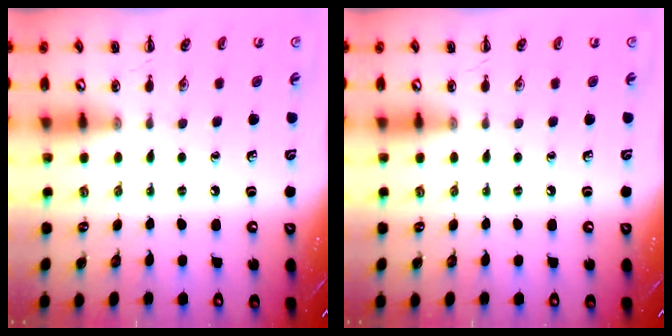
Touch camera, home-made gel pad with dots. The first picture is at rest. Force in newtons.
{"total": 0.0}